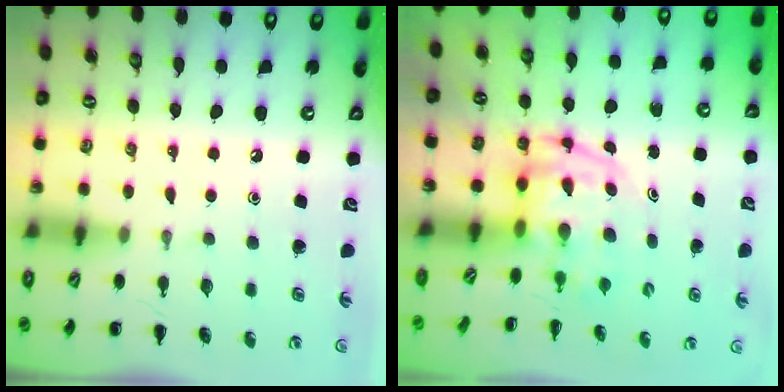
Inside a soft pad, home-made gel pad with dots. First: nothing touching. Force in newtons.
{"total": 3.9, "press": 3.8, "slide": 0.7}